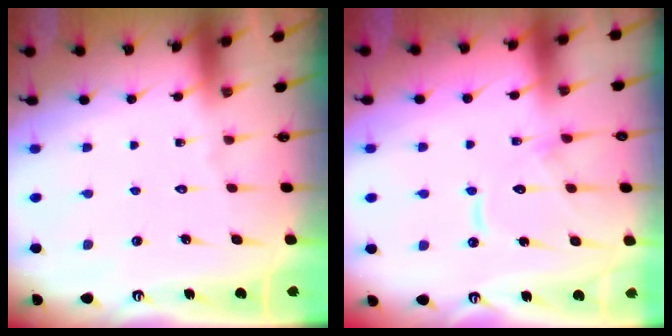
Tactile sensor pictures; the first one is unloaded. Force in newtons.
{"total": 11.5, "press": 11.4, "slide": 1.0}